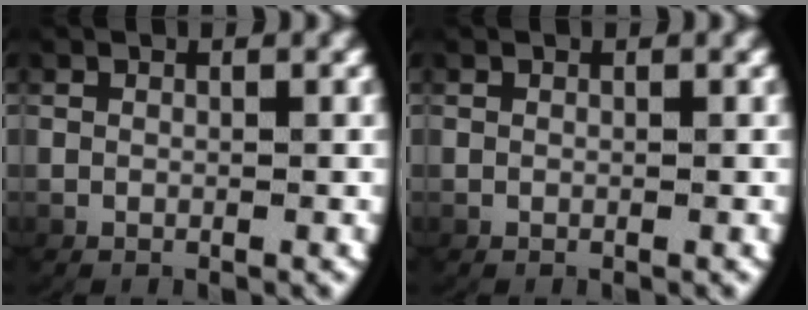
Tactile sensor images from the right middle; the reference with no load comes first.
{"total": 0.0}